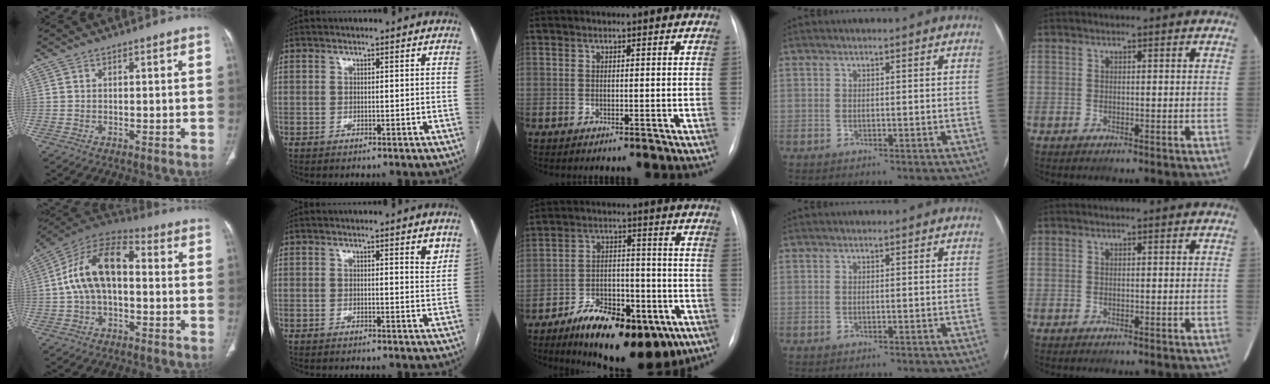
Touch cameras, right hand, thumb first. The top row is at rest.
{"thumb": {"total": 14.2, "force": [0.2, 8.2, 11.6], "torque": [-0.205, 0.045, -0.009]}, "index": {"total": 2.3, "force": [1.4, 0.3, 1.7], "torque": [-0.021, -0.008, 0.015]}, "middle": {"total": 16.7, "force": [-10.1, 7.2, 11.1], "torque": [-0.148, 0.018, -0.147]}}